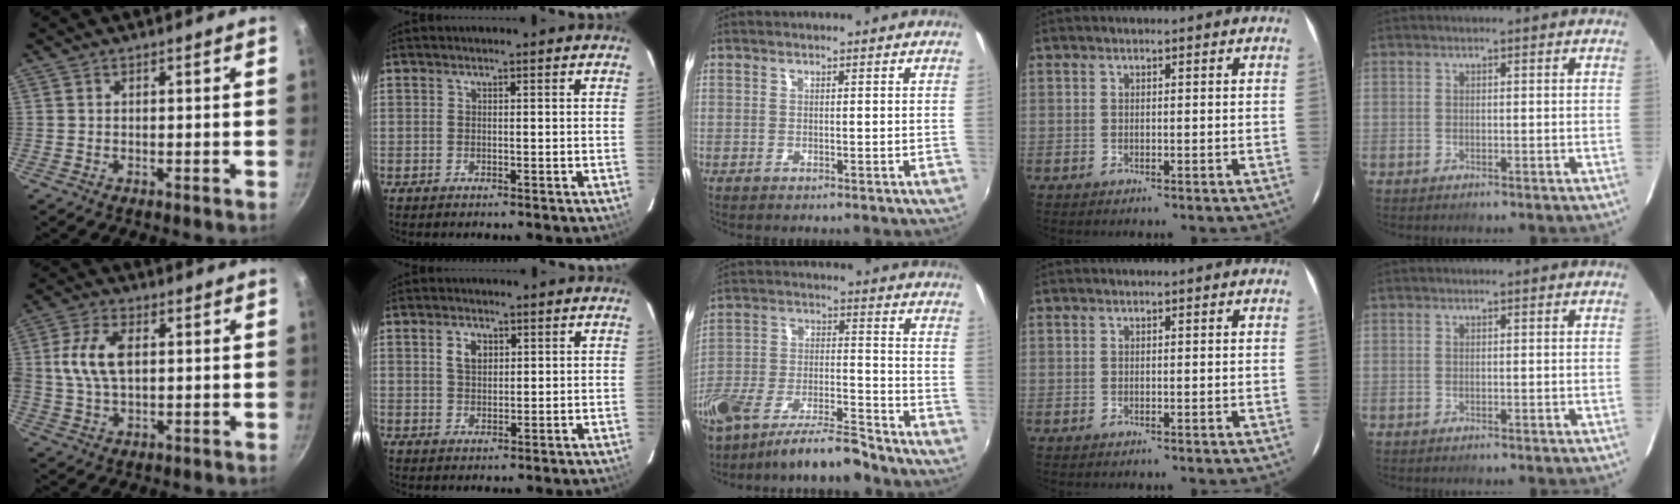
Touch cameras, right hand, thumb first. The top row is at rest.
{"thumb": {"total": 9.2, "force": [1.3, 5.2, 7.4], "torque": [-0.141, 0.012, 0.019]}, "index": {"total": 3.7, "force": [1.4, 2.4, 2.4], "torque": [-0.042, 0.007, 0.027]}, "middle": {"total": 11.0, "force": [-8.9, 2.7, 6.0], "torque": [-0.119, 0.004, -0.159]}}